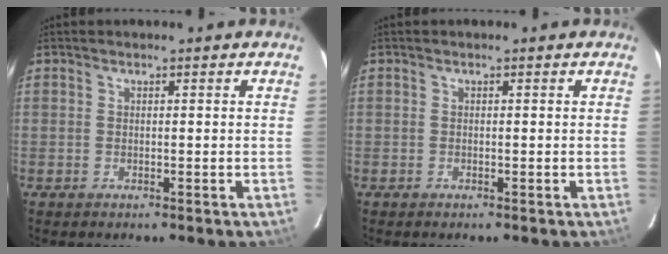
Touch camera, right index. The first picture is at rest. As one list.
[{"total": 0.0}]